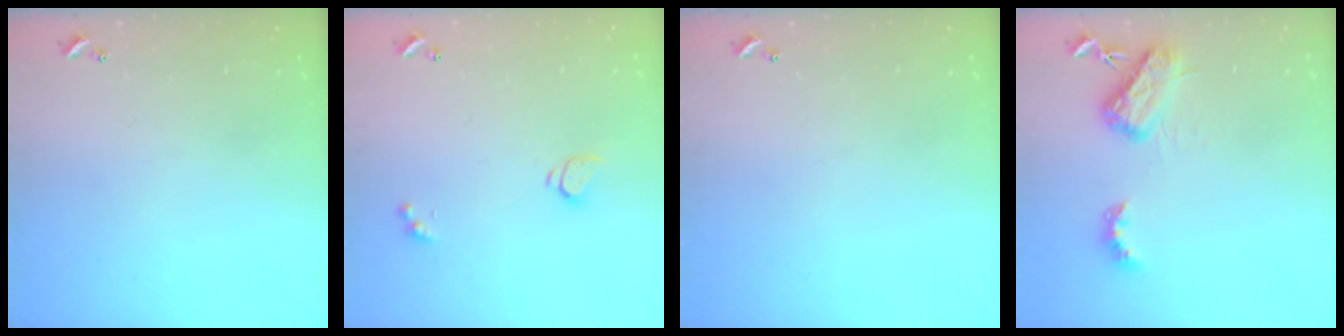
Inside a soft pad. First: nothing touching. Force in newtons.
{"total": 1.6, "press": 1.5, "slide": 0.4}
{"total": 0.0}
{"total": 5.3, "press": 5.2, "slide": 0.8}